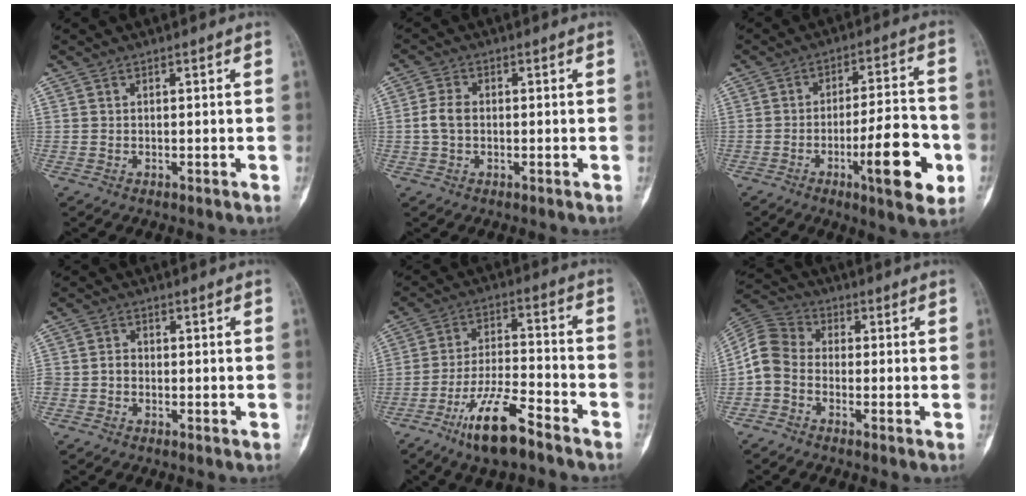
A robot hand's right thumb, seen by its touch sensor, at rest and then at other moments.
{"total": 3.7, "force": [-0.2, 2.5, 2.7], "torque": [-0.059, 0.010, -0.009]}
{"total": 15.1, "force": [-5.1, 4.0, 13.6], "torque": [-0.180, 0.021, -0.074]}
{"total": 2.1, "force": [-0.8, 1.7, 1.0], "torque": [-0.011, 0.007, -0.021]}
{"total": 12.6, "force": [-8.5, 3.3, 8.8], "torque": [-0.164, 0.051, -0.156]}
{"total": 6.7, "force": [-2.0, 5.1, 4.0], "torque": [-0.073, 0.026, -0.060]}